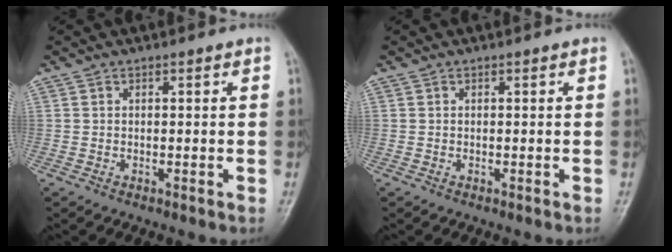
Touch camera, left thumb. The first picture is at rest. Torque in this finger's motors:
{"motor_torque": [0.04, 0.01, 0.21, 0.18, 0.00]}